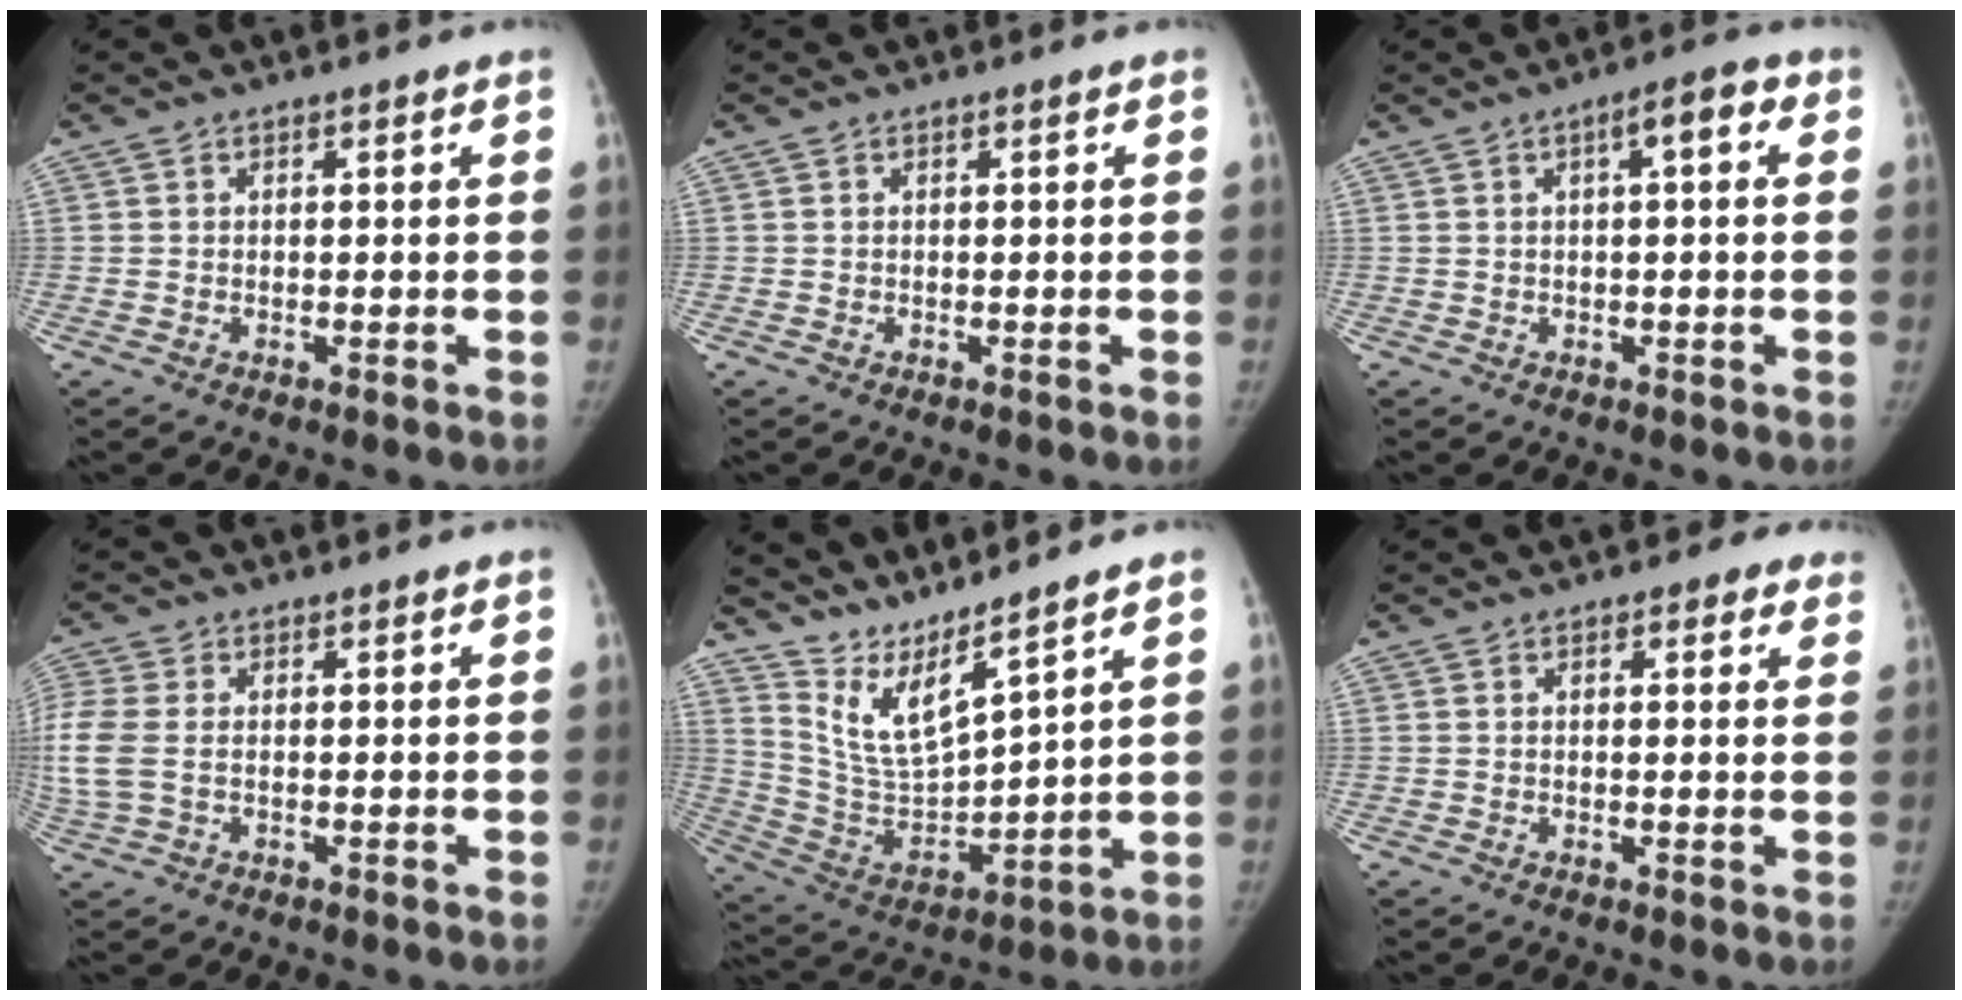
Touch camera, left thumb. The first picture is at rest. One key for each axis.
{"total": 0.0}
{"total": 5.0, "fx": 1.4, "fy": 1.5, "fz": 4.5, "tx": -0.059, "ty": 0.011, "tz": 0.013}
{"total": 7.7, "fx": 0.1, "fy": 5.0, "fz": 5.9, "tx": -0.175, "ty": 0.009, "tz": 0.004}
{"total": 11.4, "fx": 9.7, "fy": 0.7, "fz": 5.9, "tx": -0.109, "ty": -0.073, "tz": 0.207}
{"total": 3.6, "fx": 2.5, "fy": 1.9, "fz": 1.7, "tx": 0.013, "ty": -0.006, "tz": 0.023}